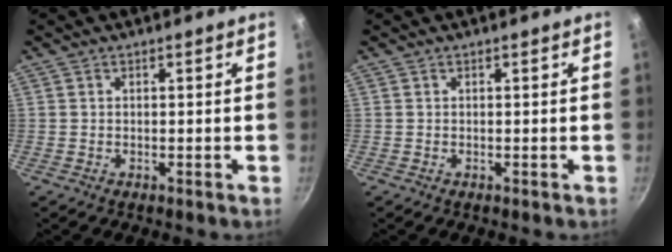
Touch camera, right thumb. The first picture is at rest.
{"total": 0.0}